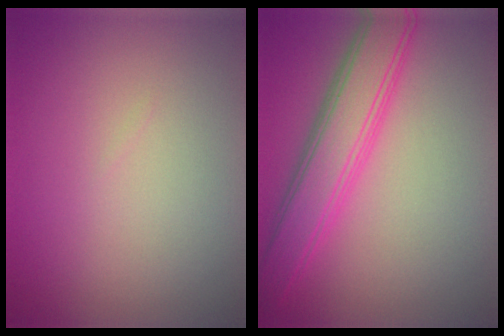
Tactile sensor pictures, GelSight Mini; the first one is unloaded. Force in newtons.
{"total": 5.5, "press": 5.5, "slide": 0.2}